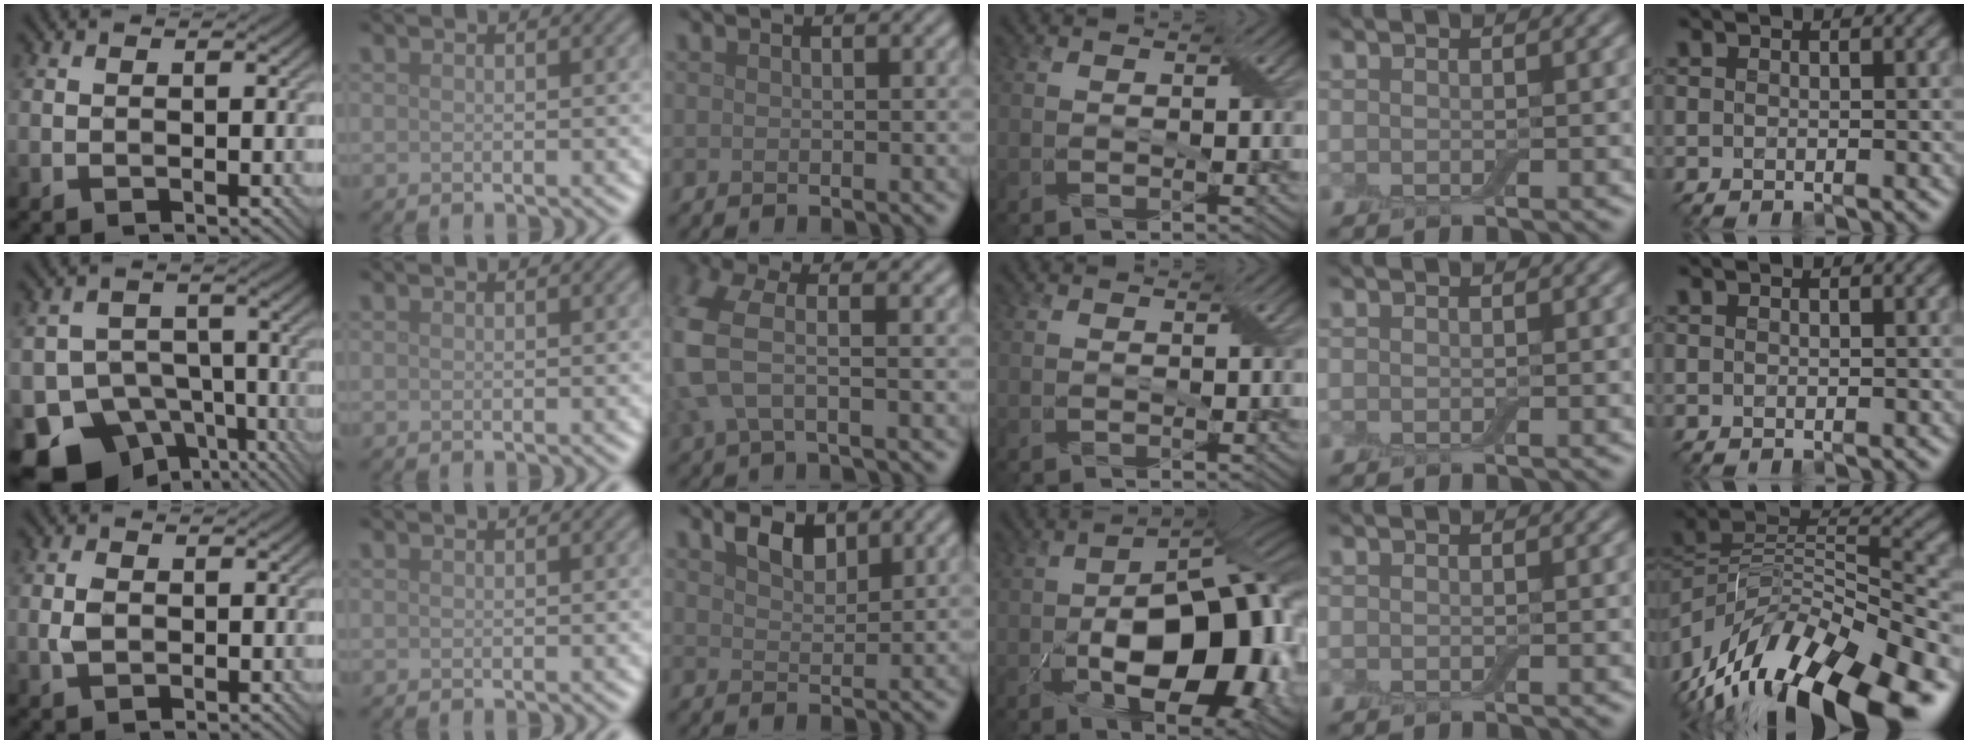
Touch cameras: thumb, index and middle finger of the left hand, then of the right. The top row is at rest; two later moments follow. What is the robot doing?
{"motion": "insert", "object": "airpods case & airpods"}